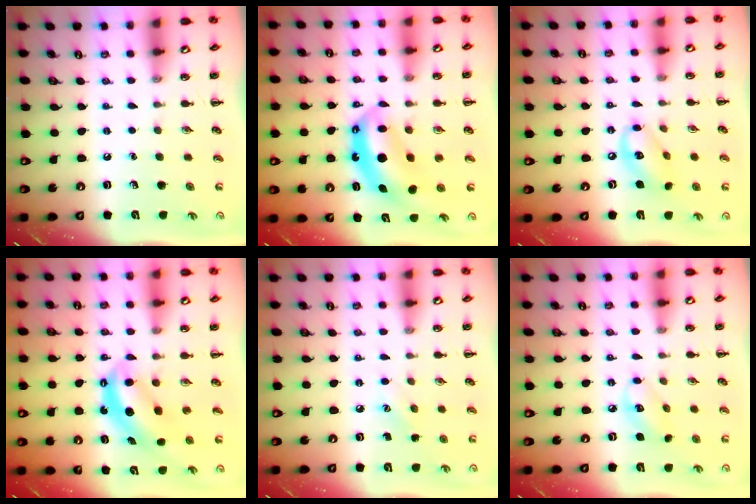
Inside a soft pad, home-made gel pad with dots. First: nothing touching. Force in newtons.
{"total": 7.9, "press": 7.7, "slide": 1.6}
{"total": 11.6, "press": 11.3, "slide": 2.3}
{"total": 6.0, "press": 6.0, "slide": 0.8}
{"total": 6.0, "press": 5.8, "slide": 1.6}
{"total": 6.5, "press": 6.4, "slide": 0.7}